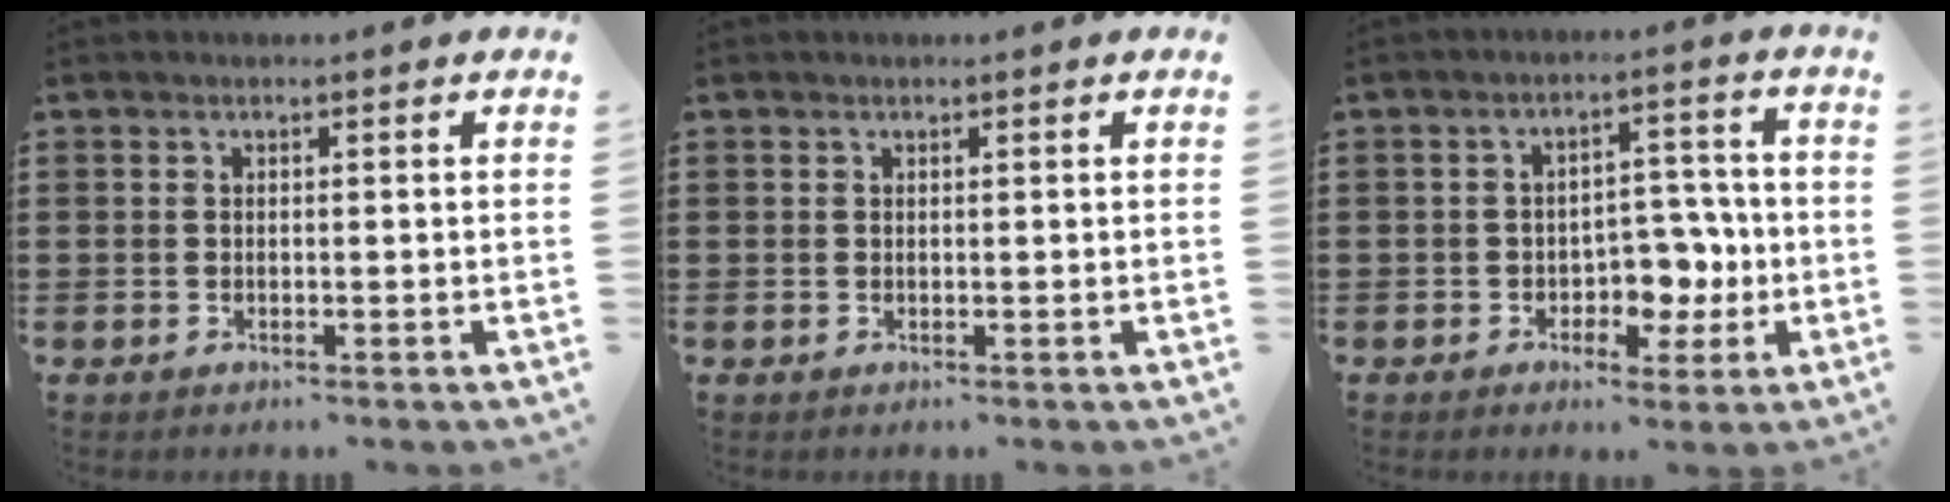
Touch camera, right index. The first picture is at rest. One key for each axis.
{"total": 0.0}
{"total": 5.7, "fx": -1.6, "fy": 4.3, "fz": 3.3, "tx": -0.050, "ty": 0.006, "tz": -0.033}